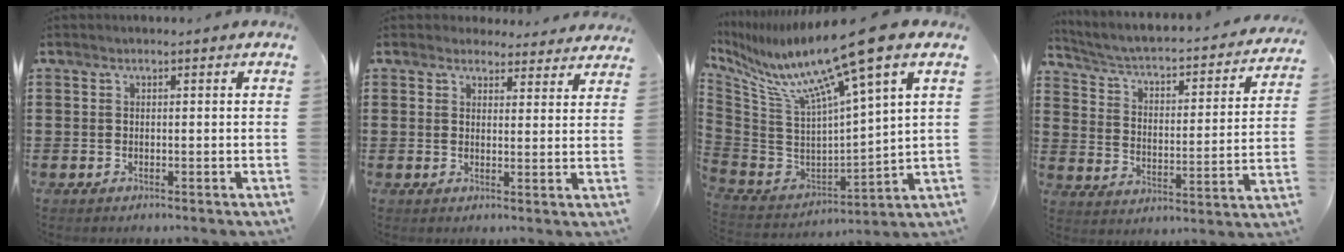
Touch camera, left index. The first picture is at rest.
{"total": 3.7, "force": [3.5, 1.1, 0.5], "torque": [-0.014, -0.013, 0.065]}
{"total": 13.1, "force": [8.5, -0.1, 9.9], "torque": [-0.223, -0.063, 0.128]}
{"total": 2.6, "force": [1.9, 0.6, 1.7], "torque": [-0.048, -0.029, 0.020]}